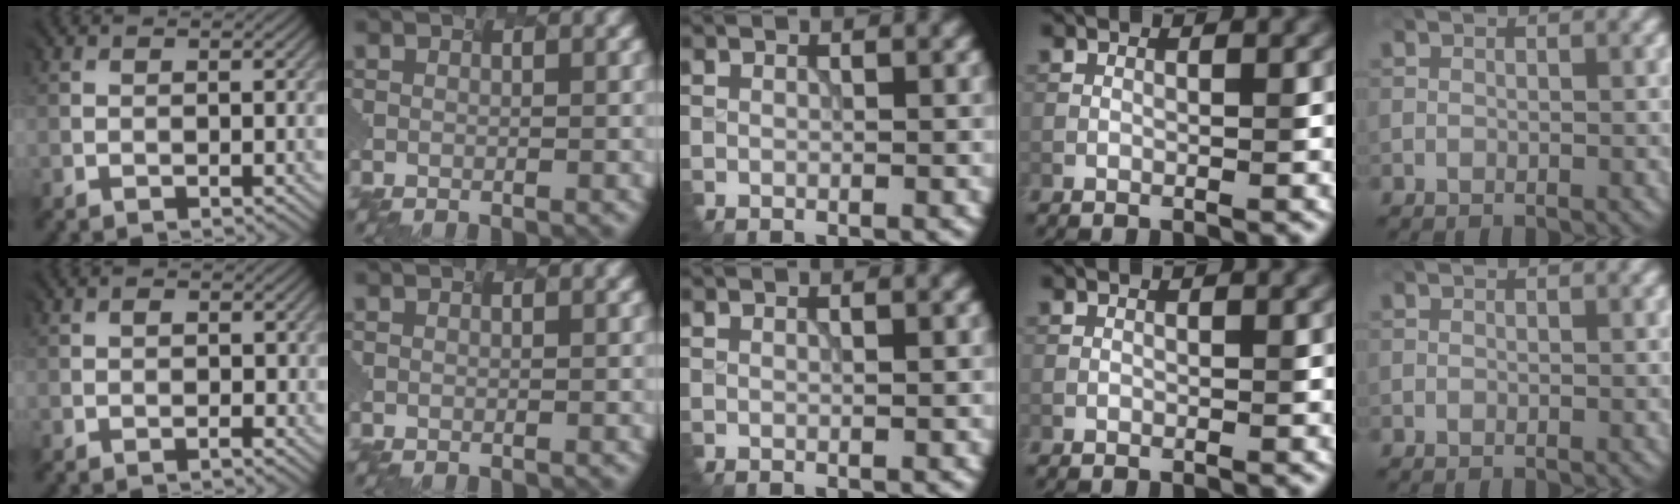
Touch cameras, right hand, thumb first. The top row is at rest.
{"thumb": {"total": 0.8, "force": [-0.2, 0.5, 0.6], "torque": [-0.012, -0.001, -0.002]}}